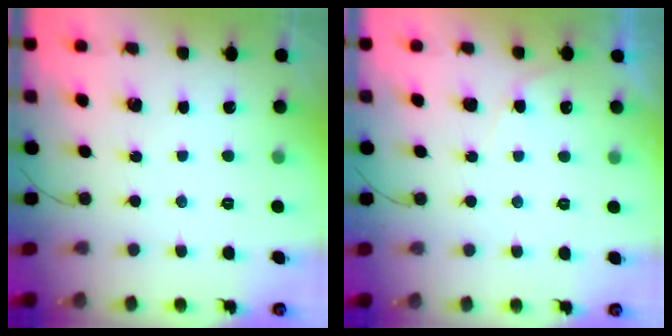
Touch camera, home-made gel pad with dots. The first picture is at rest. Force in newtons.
{"total": 5.0, "press": 4.9, "slide": 0.9}